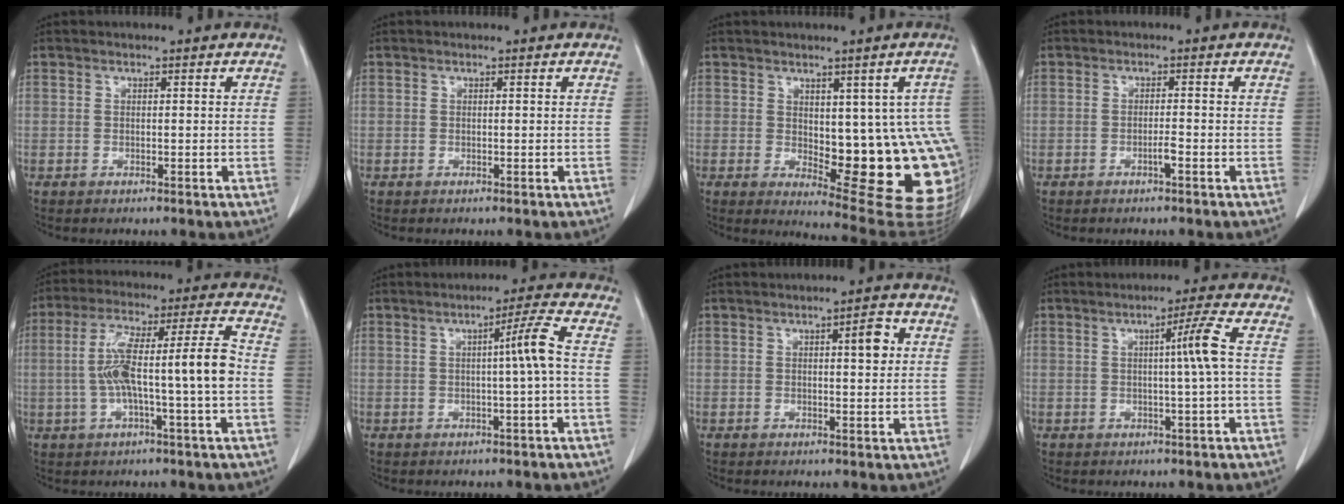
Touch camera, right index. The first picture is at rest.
{"total": 0.0}
{"total": 15.9, "force": [-1.2, 5.6, 14.8], "torque": [-0.124, 0.006, 0.006]}
{"total": 1.4, "force": [-0.8, -0.1, 1.1], "torque": [-0.023, 0.001, -0.014]}
{"total": 12.4, "force": [-1.4, 0.4, 12.3], "torque": [-0.227, 0.030, -0.026]}
{"total": 4.4, "force": [-0.2, -1.2, 4.2], "torque": [-0.064, 0.006, -0.002]}
{"total": 3.6, "force": [1.0, 0.8, 3.4], "torque": [-0.048, 0.005, 0.013]}
{"total": 4.4, "force": [0.2, -1.4, 4.2], "torque": [-0.068, 0.003, 0.004]}